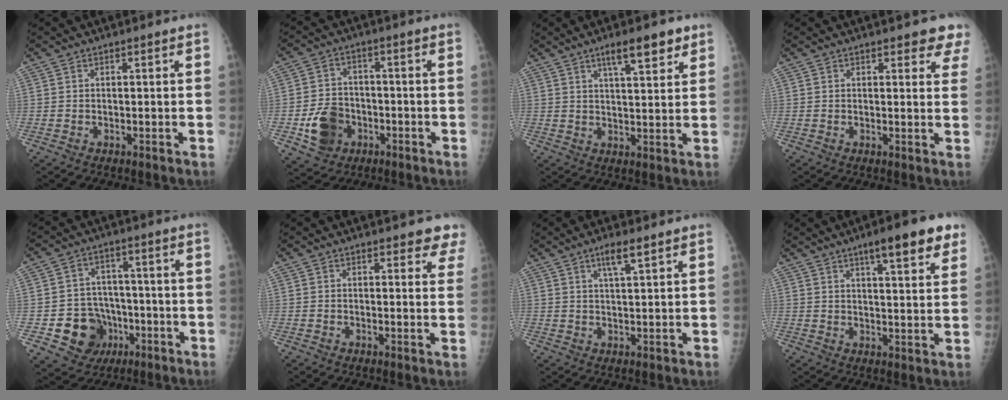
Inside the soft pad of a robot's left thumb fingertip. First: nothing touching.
{"total": 9.0, "force": [-3.5, 7.2, 4.2], "torque": [-0.053, 0.018, -0.057]}
{"total": 7.8, "force": [4.8, 2.1, 5.8], "torque": [-0.076, -0.021, 0.075]}
{"total": 5.1, "force": [4.1, 2.1, 2.2], "torque": [0.012, -0.017, 0.033]}
{"total": 10.7, "force": [-3.8, 9.3, 3.7], "torque": [-0.018, 0.030, -0.050]}
{"total": 4.7, "force": [4.0, 1.9, 1.7], "torque": [0.017, -0.017, 0.031]}
{"total": 4.1, "force": [2.5, 0.6, 3.2], "torque": [-0.063, -0.011, 0.047]}
{"total": 11.0, "force": [6.6, 2.3, 8.4], "torque": [-0.095, -0.024, 0.090]}